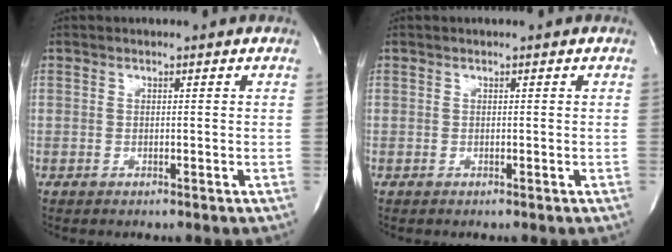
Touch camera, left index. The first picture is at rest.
{"total": 0.0}